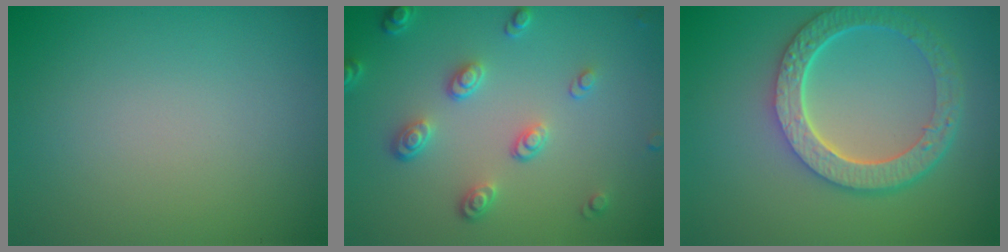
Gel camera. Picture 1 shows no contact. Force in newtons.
{"total": 3.6, "press": 2.8, "slide": 2.3}
{"total": 6.3, "press": 4.7, "slide": 4.2}